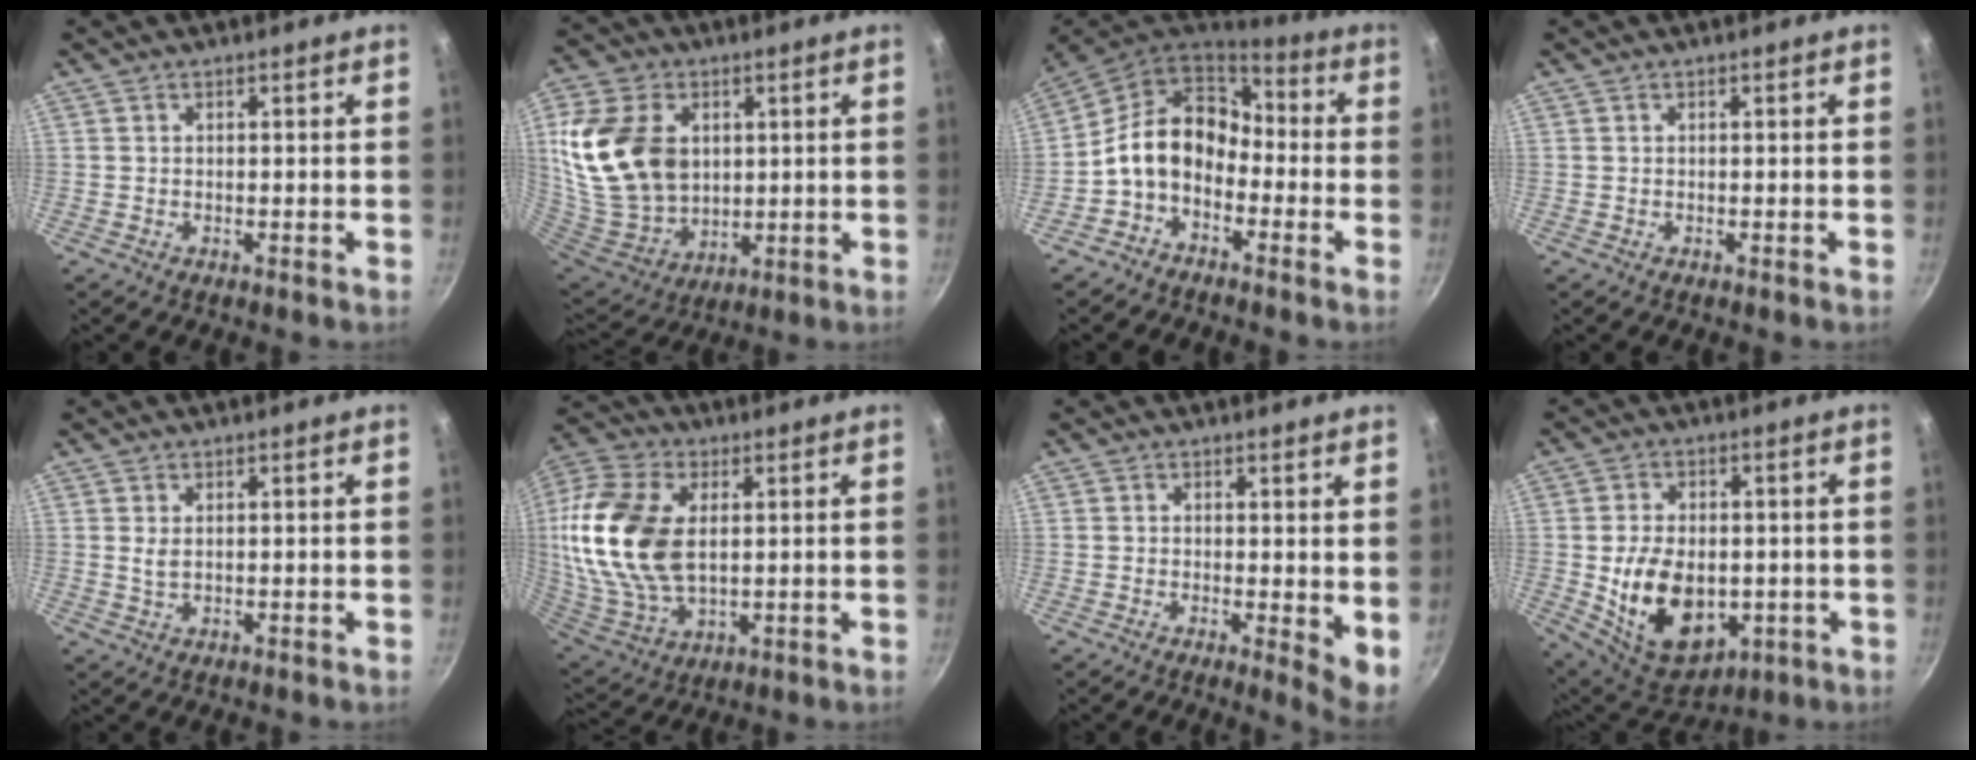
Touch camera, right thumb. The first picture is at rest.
{"total": 21.5, "force": [4.2, 15.4, 14.4], "torque": [-0.271, -0.016, 0.093]}
{"total": 12.8, "force": [-2.8, 9.7, 8.0], "torque": [-0.118, 0.056, -0.073]}
{"total": 0.0}
{"total": 1.7, "force": [0.5, 0.9, 1.4], "torque": [-0.026, -0.004, 0.010]}
{"total": 23.0, "force": [3.3, 14.3, 17.7], "torque": [-0.367, -0.007, 0.065]}
{"total": 4.6, "force": [0.5, 1.6, 4.3], "torque": [-0.057, -0.012, 0.005]}
{"total": 16.1, "force": [-2.1, 10.9, 11.7], "torque": [-0.168, -0.007, -0.011]}